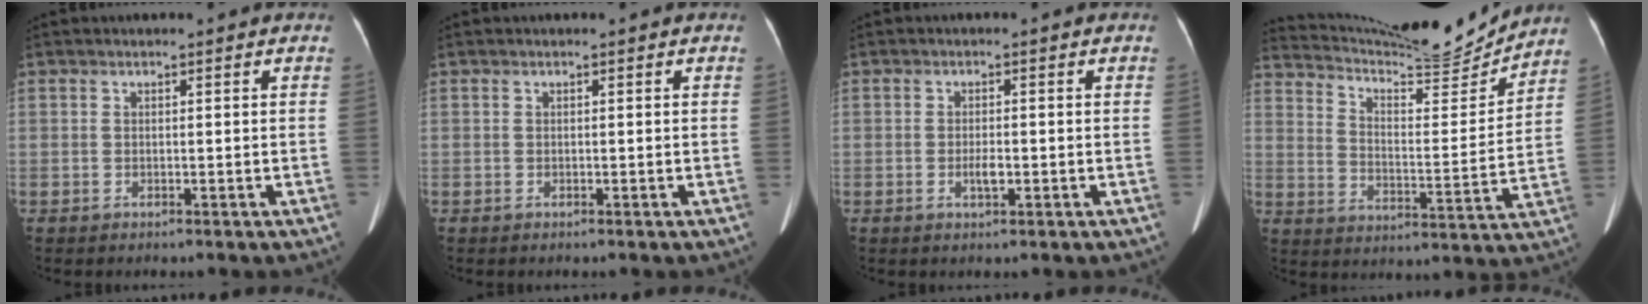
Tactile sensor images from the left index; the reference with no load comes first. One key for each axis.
{"total": 0.0}
{"total": 1.9, "fx": -0.7, "fy": 0.5, "fz": 1.7, "tx": -0.034, "ty": -0.002, "tz": -0.012}
{"total": 17.7, "fx": 17.0, "fy": 0.8, "fz": 5.0, "tx": -0.099, "ty": -0.034, "tz": 0.253}